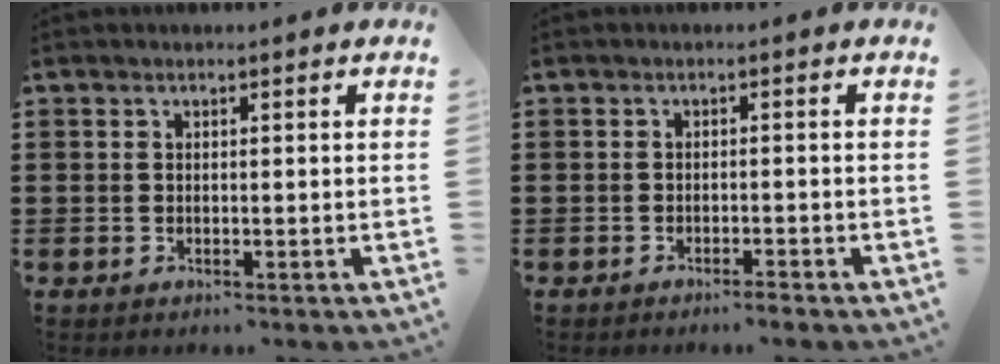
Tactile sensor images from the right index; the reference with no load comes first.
{"total": 1.4, "force": [-1.3, -0.1, 0.5], "torque": [-0.010, 0.000, -0.025]}